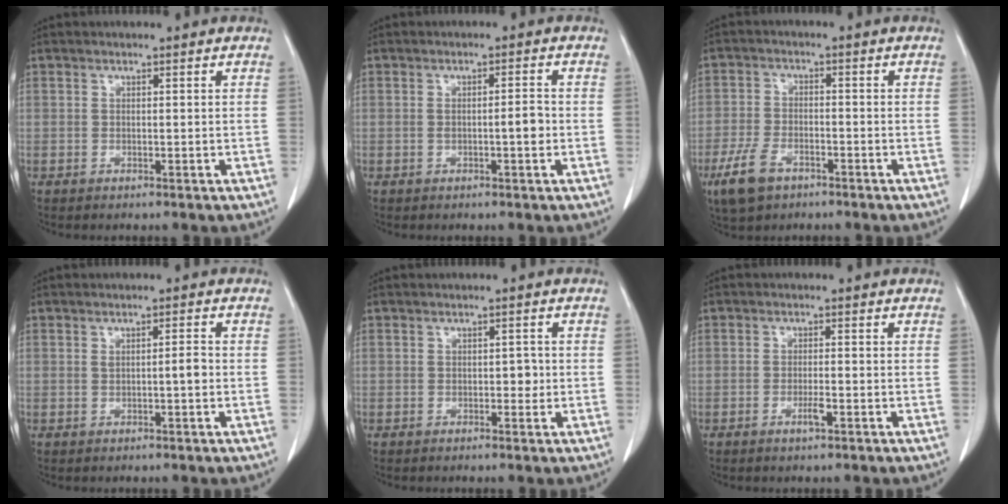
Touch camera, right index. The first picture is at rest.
{"total": 2.6, "force": [-0.5, 0.4, 2.5], "torque": [-0.043, 0.002, -0.007]}
{"total": 6.7, "force": [-4.0, 3.5, 4.1], "torque": [-0.095, -0.005, -0.070]}
{"total": 1.9, "force": [-0.1, 0.3, 1.9], "torque": [-0.033, 0.001, 0.000]}
{"total": 1.6, "force": [-0.2, 1.0, 1.2], "torque": [-0.011, 0.004, -0.002]}
{"total": 2.0, "force": [-1.0, 0.3, 1.7], "torque": [-0.032, -0.001, -0.016]}